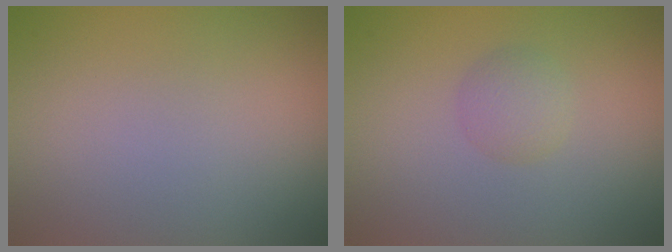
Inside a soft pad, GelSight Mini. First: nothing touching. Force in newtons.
{"total": 1.7, "press": 1.7, "slide": 0.0}